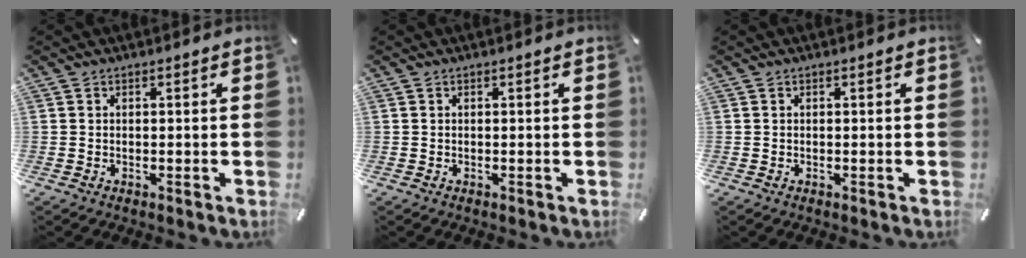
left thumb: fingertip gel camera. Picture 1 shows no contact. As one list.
[{"total": 0.0}, {"total": 0.0}]